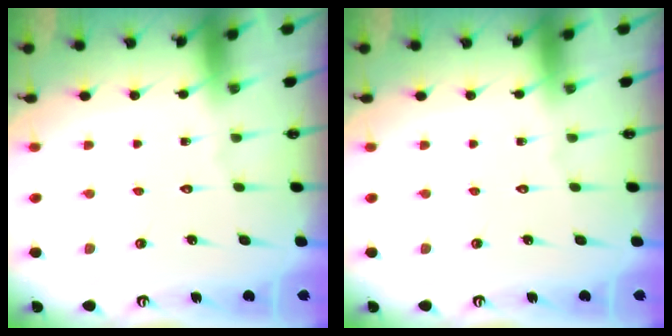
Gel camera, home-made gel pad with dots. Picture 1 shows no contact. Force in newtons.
{"total": 0.0}